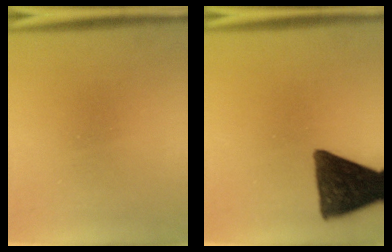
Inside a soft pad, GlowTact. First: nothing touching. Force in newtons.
{"total": 12.3}